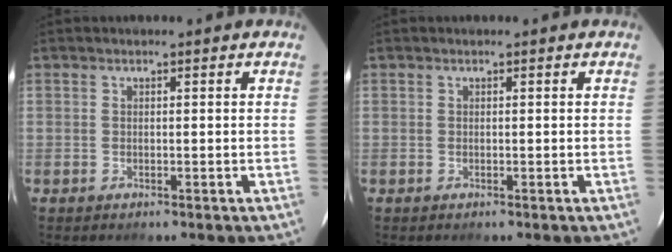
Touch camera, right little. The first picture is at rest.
{"total": 0.0}